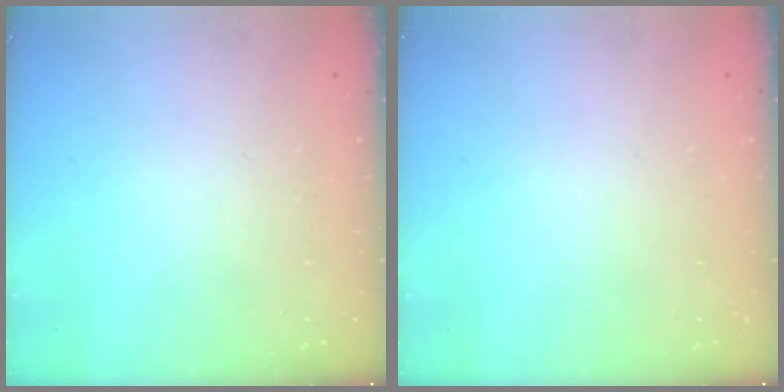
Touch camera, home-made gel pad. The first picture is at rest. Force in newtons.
{"total": 0.0}